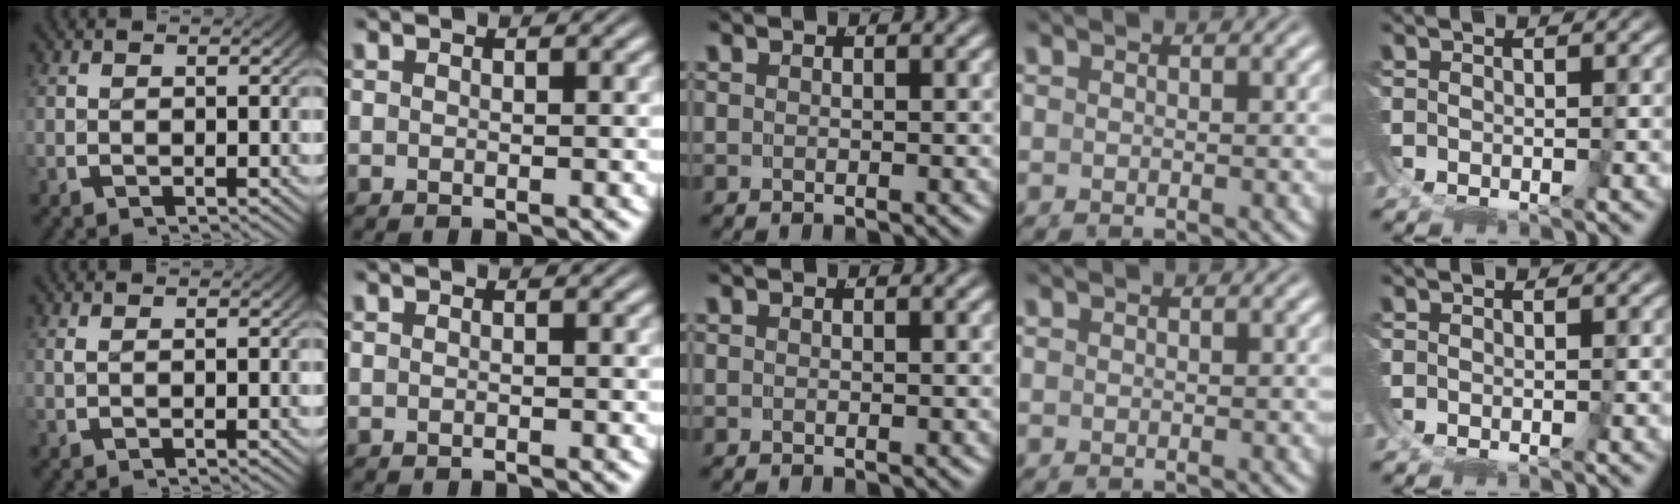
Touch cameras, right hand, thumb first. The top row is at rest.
{"thumb": {"total": 0.5, "force": [0.1, 0.1, 0.5], "torque": [-0.013, 0.000, 0.003]}, "index": {"total": 0.7, "force": [-0.3, -0.5, -0.2], "torque": [0.006, -0.003, -0.001]}}